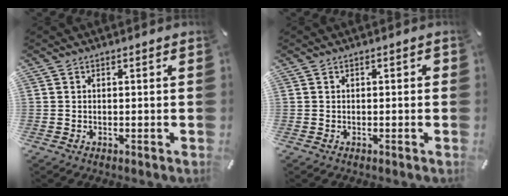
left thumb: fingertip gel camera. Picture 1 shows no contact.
{"total": 0.9, "force": [-0.1, 0.5, 0.7], "torque": [-0.012, 0.003, -0.004]}